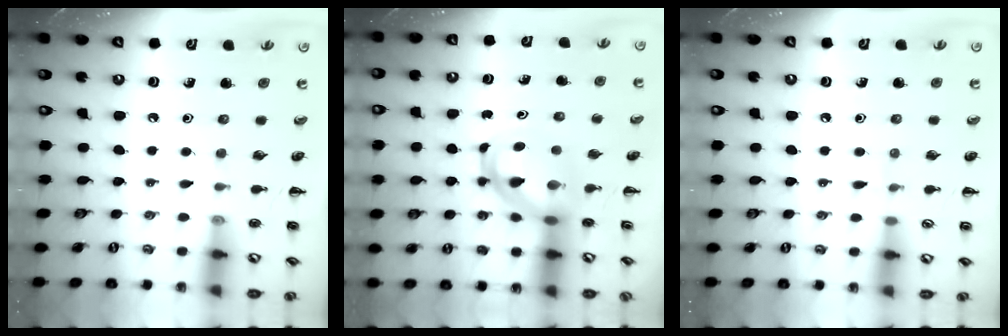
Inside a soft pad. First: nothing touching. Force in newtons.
{"total": 5.2, "press": 5.0, "slide": 1.3}
{"total": 4.0, "press": 3.7, "slide": 1.3}